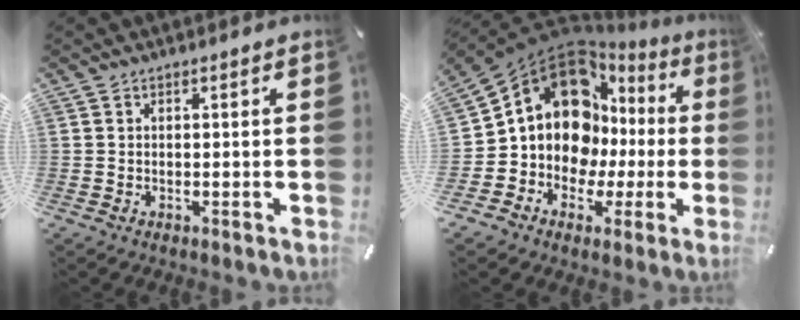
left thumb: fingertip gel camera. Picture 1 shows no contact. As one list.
[{"total": 15.5, "force": [3.2, 12.9, 8.1], "torque": [-0.150, -0.037, 0.059]}]